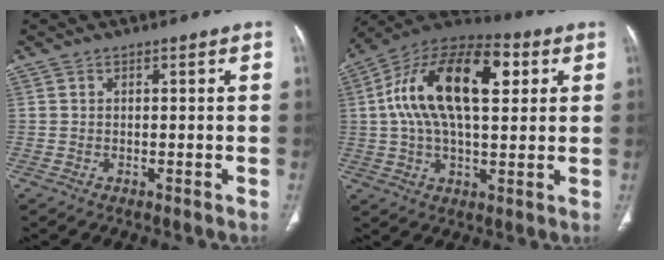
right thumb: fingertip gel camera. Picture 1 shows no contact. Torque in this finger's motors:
{"motor_torque": [2.42, 2.59, 1.46, -0.01, 0.25]}